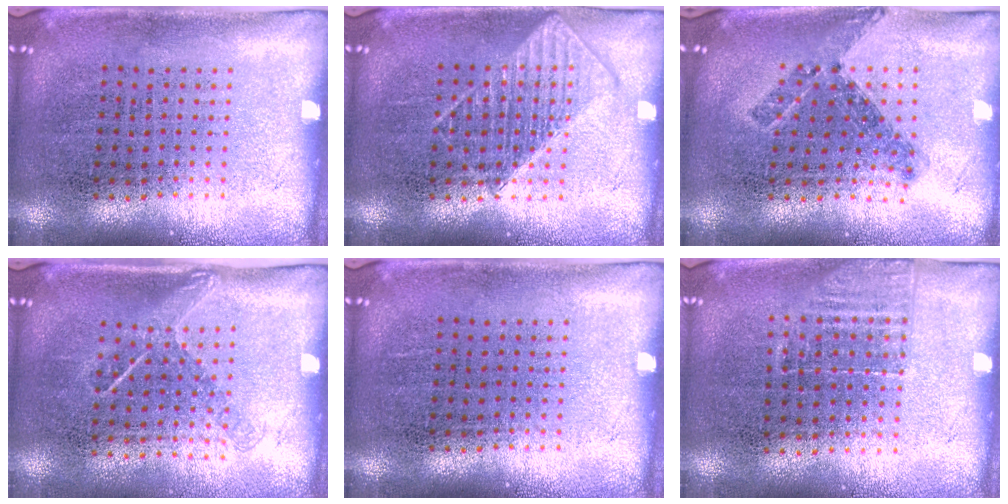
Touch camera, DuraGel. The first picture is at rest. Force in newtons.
{"total": 2.2, "press": 2.1, "slide": 0.4}
{"total": 0.7, "press": 0.6, "slide": 0.3}
{"total": 1.3, "press": 1.0, "slide": 0.9}
{"total": 0.0}
{"total": 1.3, "press": 1.1, "slide": 0.6}